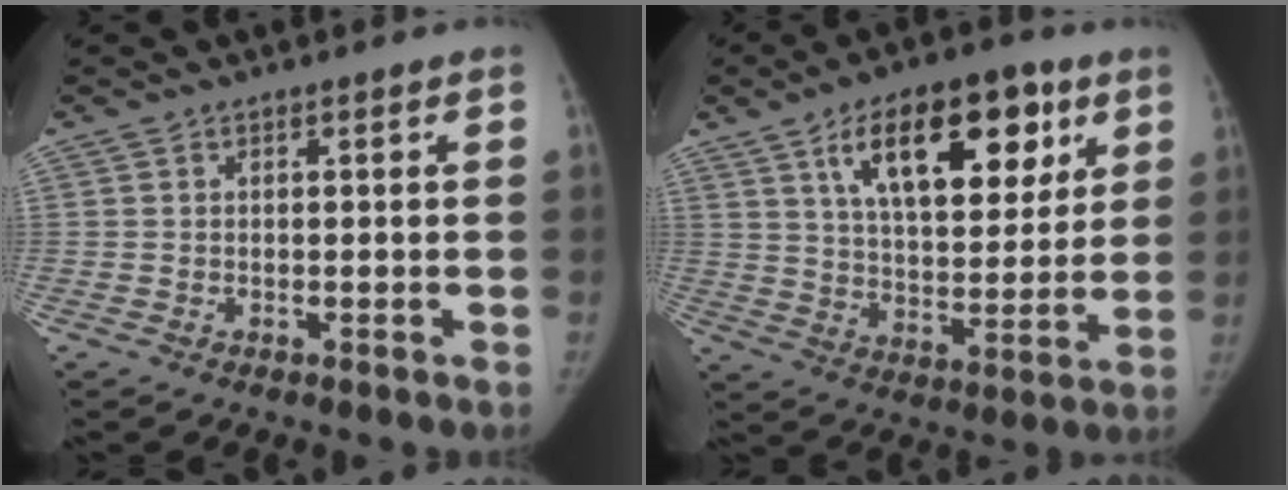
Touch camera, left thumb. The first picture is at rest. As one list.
[{"total": 20.1, "force": [9.5, 9.7, 14.9], "torque": [-0.180, -0.035, 0.159]}]